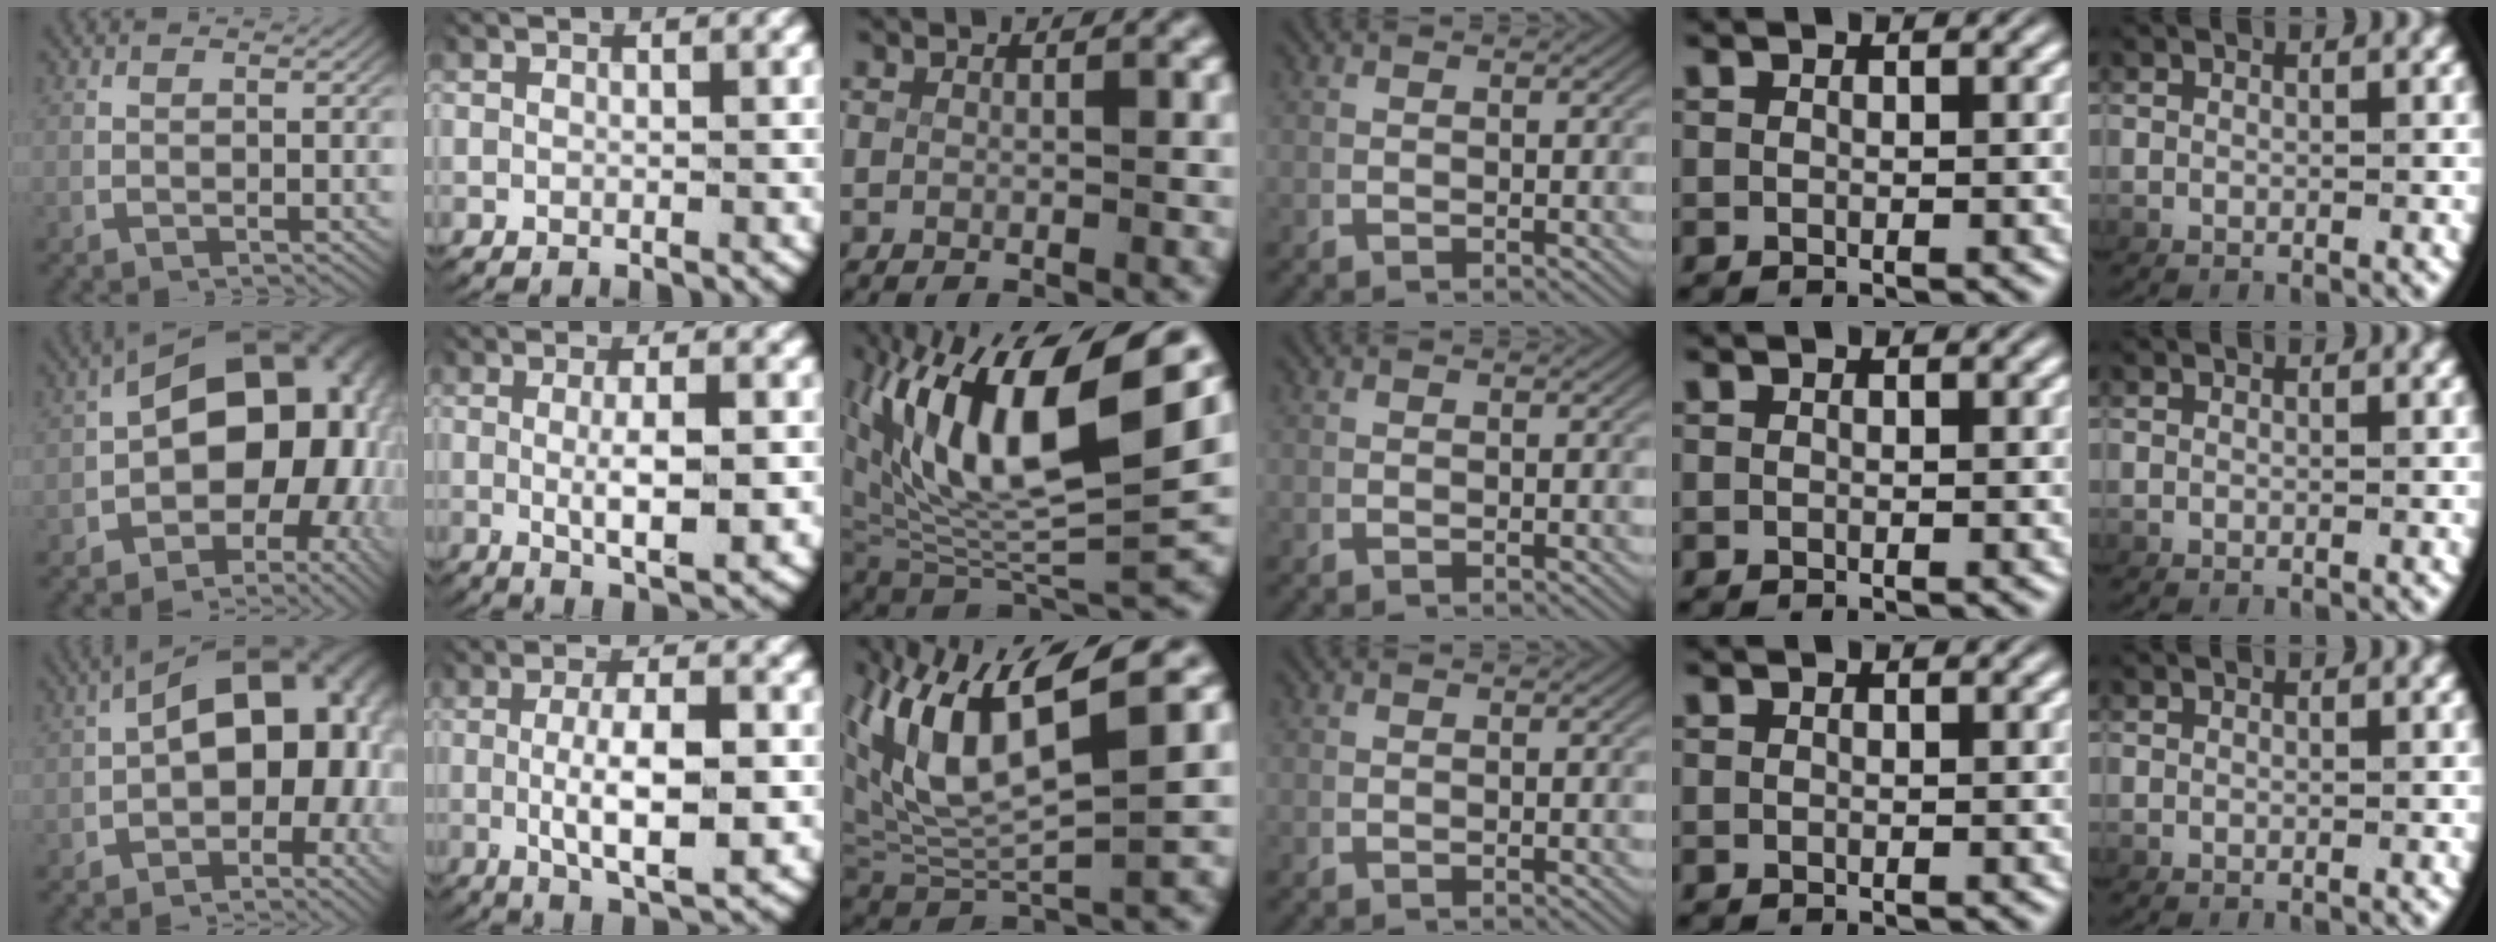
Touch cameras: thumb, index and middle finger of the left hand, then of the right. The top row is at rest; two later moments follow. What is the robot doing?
{"motion": "lift_and_place", "object": "ribbon"}